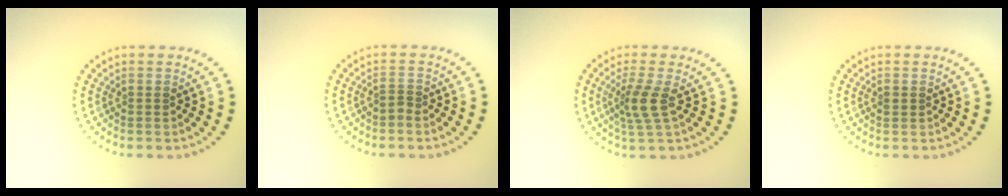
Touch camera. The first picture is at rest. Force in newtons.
{"total": 0.7, "press": 0.4, "slide": 0.6}
{"total": 2.8, "press": 2.2, "slide": 1.8}
{"total": 0.8, "press": 0.8, "slide": 0.1}